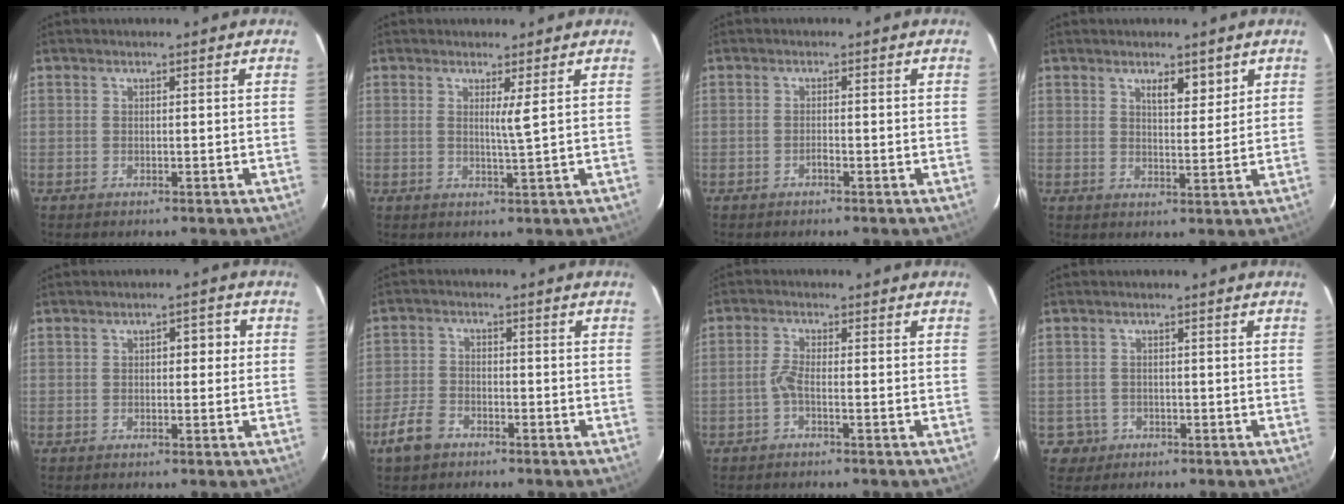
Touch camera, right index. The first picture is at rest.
{"total": 2.1, "force": [0.7, -0.6, 1.8], "torque": [-0.034, -0.009, 0.014]}
{"total": 0.8, "force": [-0.6, 0.2, 0.6], "torque": [-0.012, 0.001, -0.010]}
{"total": 3.7, "force": [2.4, 1.3, 2.5], "torque": [-0.037, -0.001, 0.040]}
{"total": 2.8, "force": [0.4, 1.4, 2.4], "torque": [-0.031, 0.017, 0.004]}
{"total": 5.1, "force": [-3.5, 3.0, 2.3], "torque": [-0.059, 0.002, -0.063]}
{"total": 2.4, "force": [-1.0, 0.3, 2.2], "torque": [-0.048, 0.001, -0.024]}
{"total": 3.0, "force": [-1.1, 2.8, -0.5], "torque": [0.015, 0.012, -0.020]}